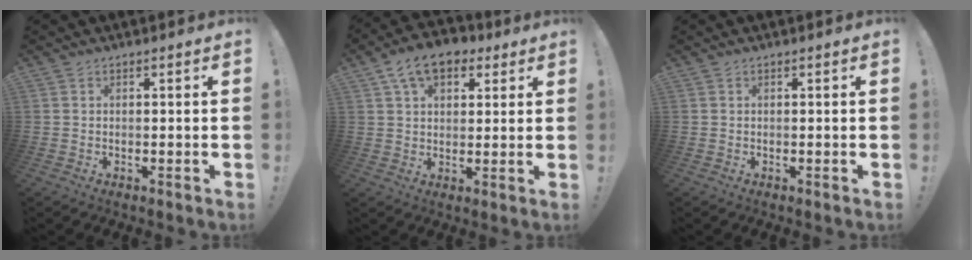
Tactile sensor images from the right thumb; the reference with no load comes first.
{"total": 11.1, "force": [5.5, 7.0, 6.7], "torque": [-0.103, -0.012, 0.102]}
{"total": 0.0}